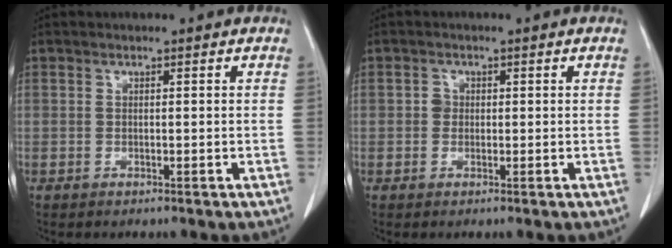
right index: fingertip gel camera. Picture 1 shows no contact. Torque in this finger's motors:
{"motor_torque": [0.06, -0.05, -0.01, 0.00]}